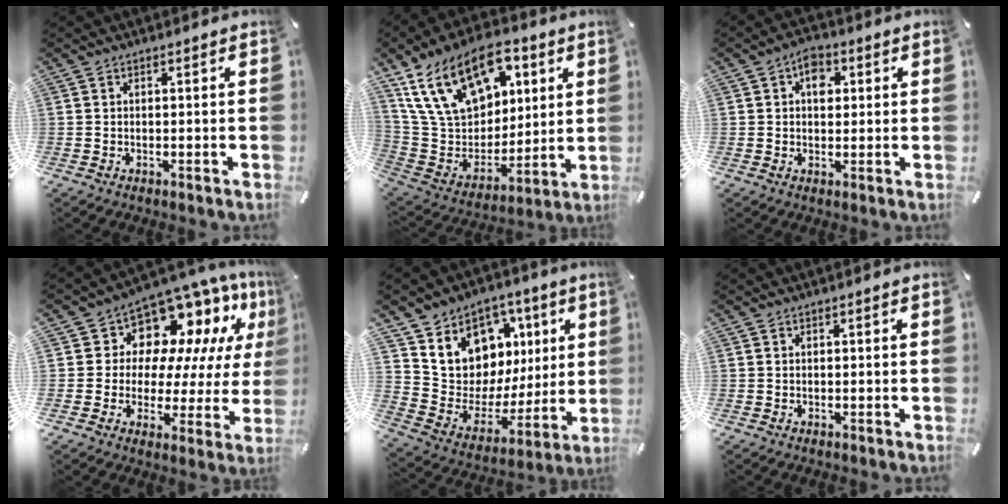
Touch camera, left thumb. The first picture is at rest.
{"total": 21.6, "force": [10.9, 14.1, 12.2], "torque": [-0.229, -0.040, 0.203]}
{"total": 5.1, "force": [1.5, 3.5, 3.4], "torque": [-0.039, -0.004, 0.019]}
{"total": 11.7, "force": [8.1, 7.7, 3.4], "torque": [-0.055, -0.083, 0.142]}
{"total": 11.3, "force": [5.0, 10.0, 1.9], "torque": [-0.035, -0.063, 0.103]}
{"total": 0.0}